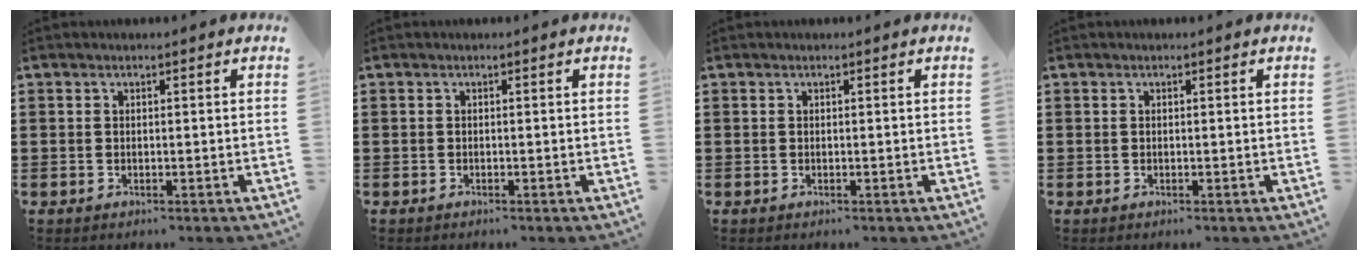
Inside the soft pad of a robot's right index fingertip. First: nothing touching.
{"total": 0.0}
{"total": 0.0}
{"total": 0.0}